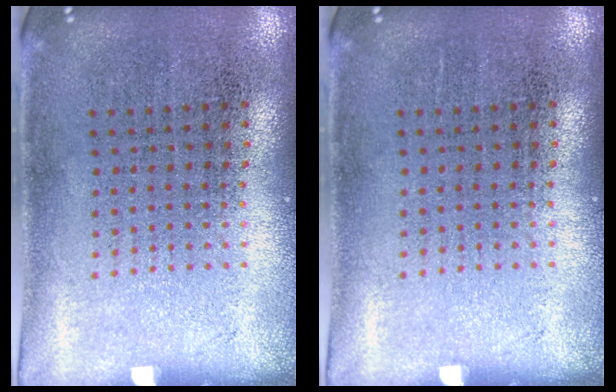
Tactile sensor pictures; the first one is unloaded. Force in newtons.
{"total": 0.0}